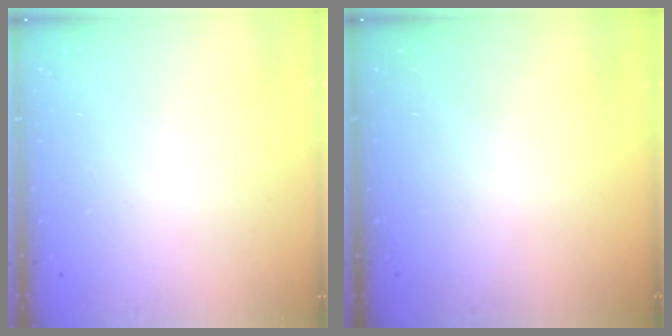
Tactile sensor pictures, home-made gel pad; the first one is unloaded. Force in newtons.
{"total": 0.0}